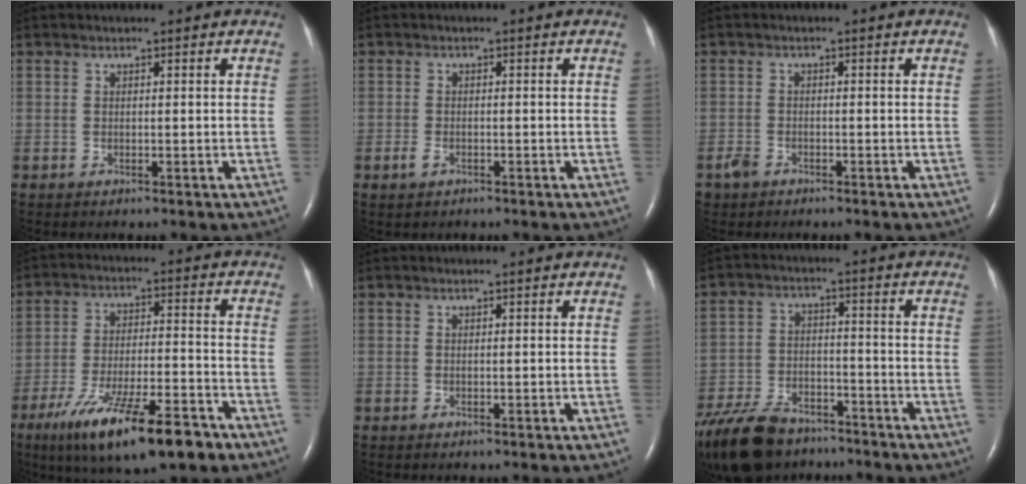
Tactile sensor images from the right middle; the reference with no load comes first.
{"total": 1.6, "force": [-0.9, 0.9, 1.0], "torque": [-0.028, -0.001, -0.014]}
{"total": 1.8, "force": [-1.3, 1.1, 0.7], "torque": [-0.020, 0.001, -0.020]}
{"total": 16.4, "force": [-10.6, 3.2, 12.1], "torque": [-0.192, -0.025, -0.175]}
{"total": 0.0}
{"total": 16.8, "force": [-12.9, 7.7, 7.5], "torque": [-0.193, -0.015, -0.212]}